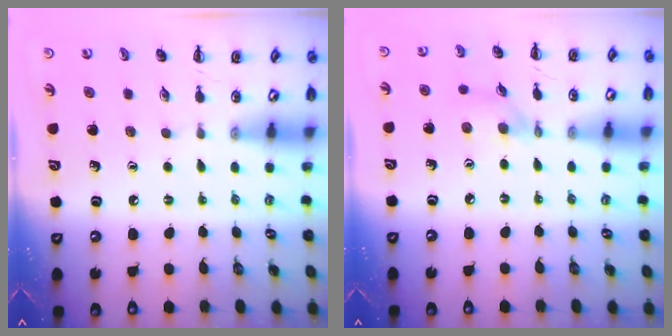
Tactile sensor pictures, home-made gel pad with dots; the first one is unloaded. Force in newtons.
{"total": 3.8, "press": 3.7, "slide": 1.1}